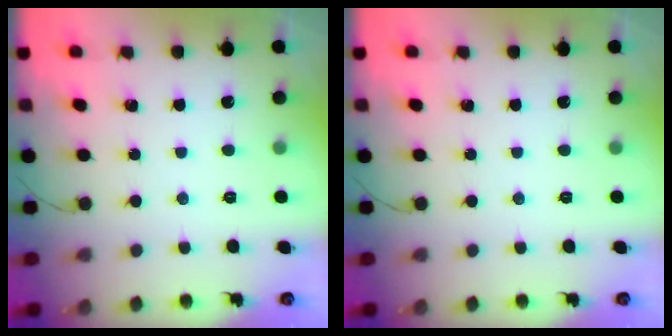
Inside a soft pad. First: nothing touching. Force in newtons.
{"total": 0.0}